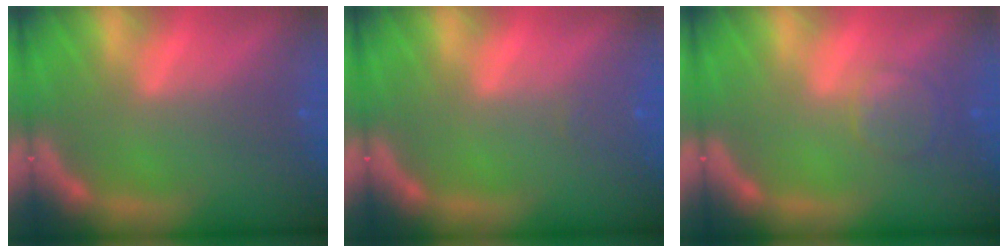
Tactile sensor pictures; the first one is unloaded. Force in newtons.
{"total": 1.0}
{"total": 2.9}